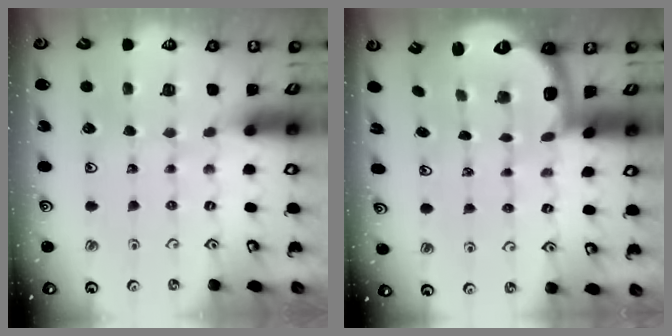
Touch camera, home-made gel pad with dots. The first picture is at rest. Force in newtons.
{"total": 2.5, "press": 1.9, "slide": 1.6}